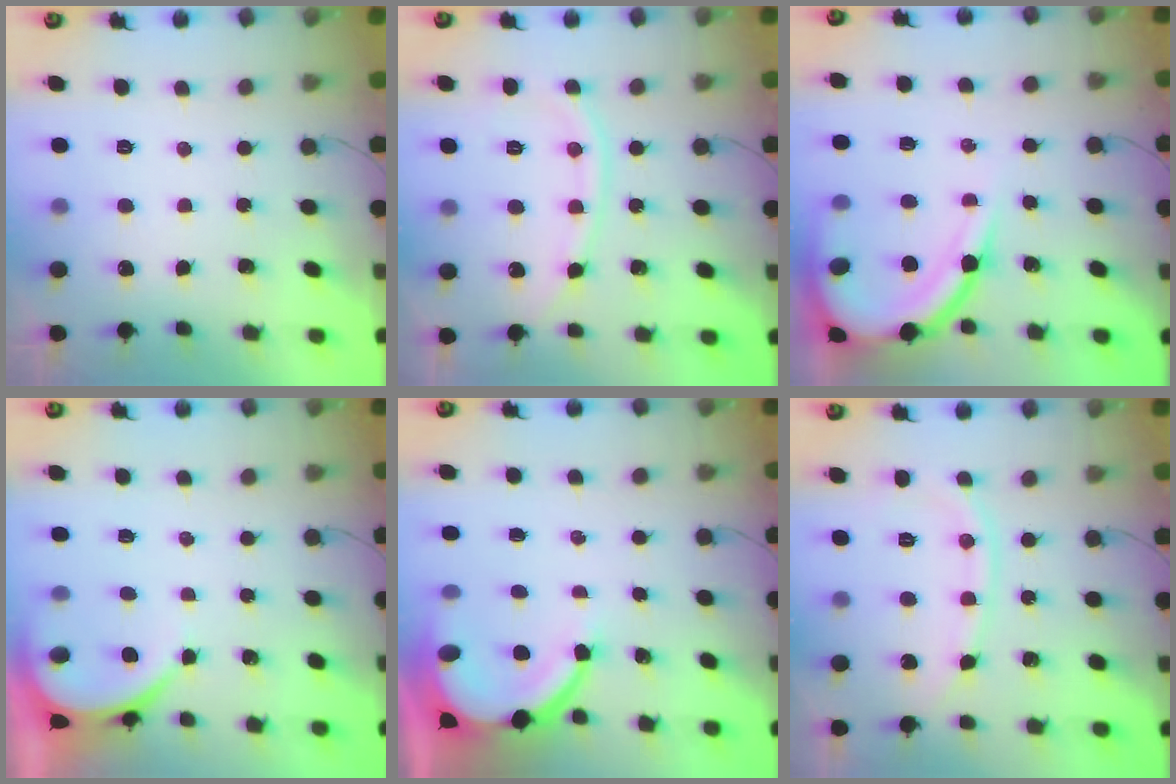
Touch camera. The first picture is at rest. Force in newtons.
{"total": 10.7, "press": 10.7, "slide": 0.6}
{"total": 12.7, "press": 12.6, "slide": 1.2}
{"total": 3.9, "press": 3.9, "slide": 0.7}
{"total": 9.0, "press": 9.0, "slide": 1.2}
{"total": 8.7, "press": 8.7, "slide": 0.5}